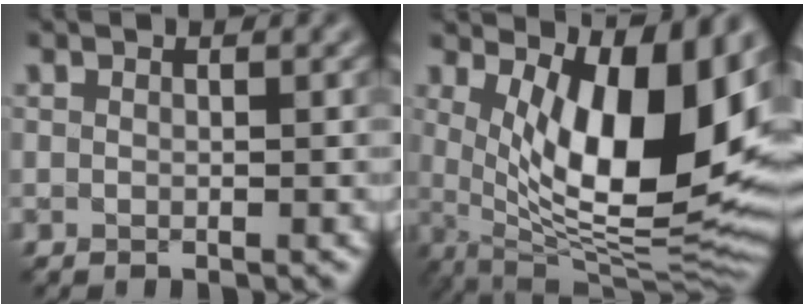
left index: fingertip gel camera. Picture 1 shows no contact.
{"total": 13.4, "force": [3.0, 5.2, 12.0], "torque": [-0.170, -0.026, 0.057]}